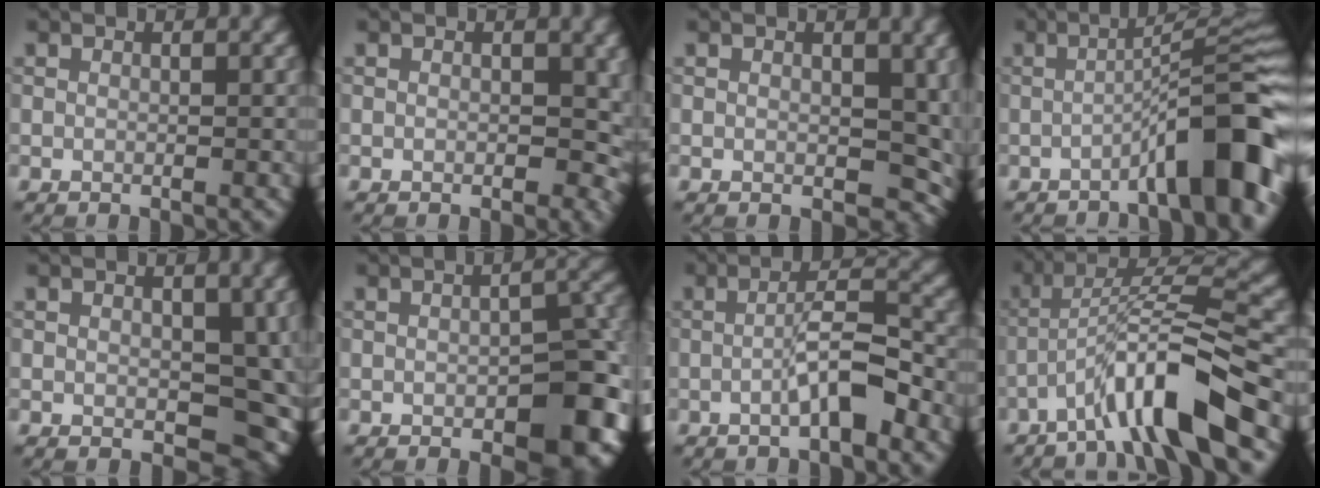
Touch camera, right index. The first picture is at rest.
{"total": 3.2, "force": [0.2, 2.0, 2.5], "torque": [-0.025, -0.003, -0.001]}
{"total": 7.1, "force": [0.4, 4.6, 5.4], "torque": [-0.053, -0.015, 0.017]}
{"total": 9.1, "force": [-4.1, 1.4, 8.0], "torque": [-0.102, 0.030, -0.070]}
{"total": 6.5, "force": [0.0, 4.3, 4.8], "torque": [-0.062, -0.015, 0.007]}
{"total": 7.8, "force": [-2.6, 3.5, 6.5], "torque": [-0.074, 0.002, -0.036]}
{"total": 4.4, "force": [-1.7, 0.8, 4.0], "torque": [-0.066, 0.015, -0.035]}
{"total": 8.6, "force": [-5.1, 0.9, 6.8], "torque": [-0.116, 0.019, -0.094]}